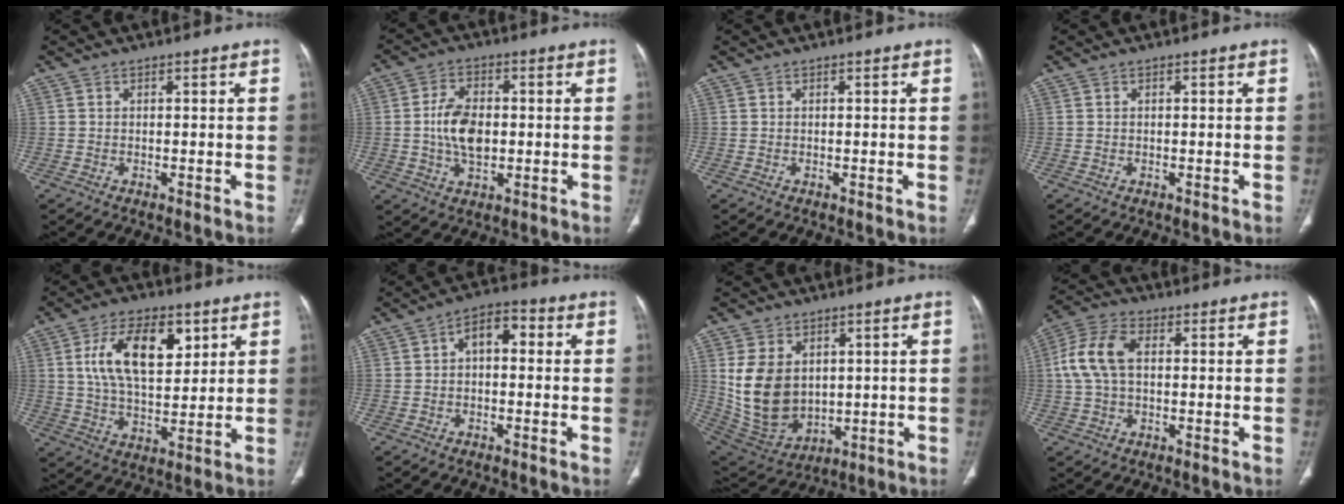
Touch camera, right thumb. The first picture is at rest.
{"total": 8.7, "force": [-0.3, 5.3, 6.9], "torque": [-0.120, 0.004, -0.004]}
{"total": 0.0}
{"total": 0.0}
{"total": 15.1, "force": [5.2, 8.0, 11.7], "torque": [-0.181, -0.014, 0.099]}
{"total": 6.2, "force": [0.6, 3.6, 5.0], "torque": [-0.062, 0.022, -0.002]}
{"total": 14.2, "force": [2.6, 10.2, 9.4], "torque": [-0.155, -0.017, 0.080]}
{"total": 9.4, "force": [1.1, 5.7, 7.4], "torque": [-0.167, 0.026, 0.020]}